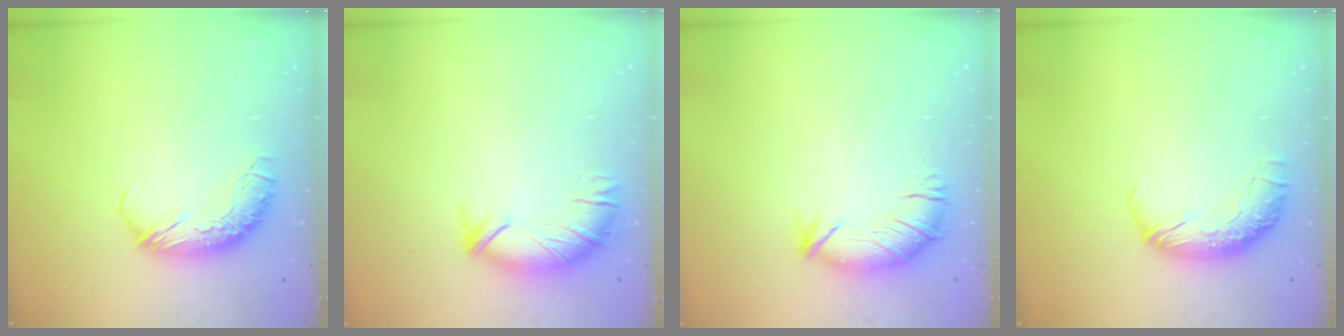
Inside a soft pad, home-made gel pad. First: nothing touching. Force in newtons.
{"total": 3.5, "press": 3.2, "slide": 1.3}
{"total": 2.8, "press": 2.0, "slide": 2.0}
{"total": 2.3, "press": 1.0, "slide": 2.1}